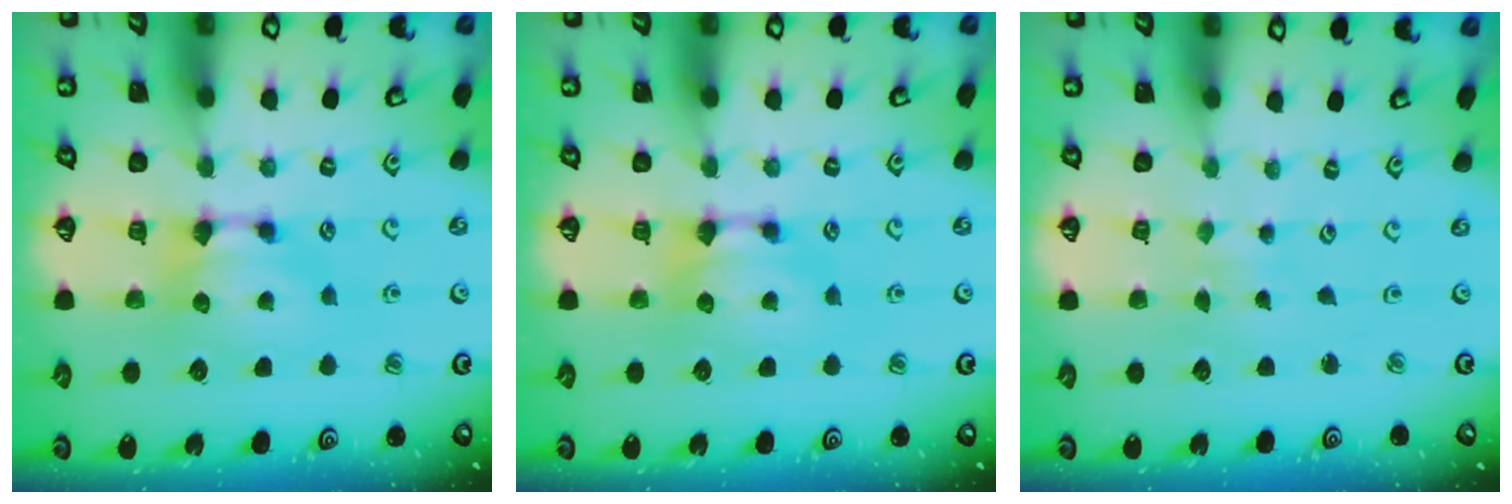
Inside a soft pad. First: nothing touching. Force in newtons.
{"total": 0.0}
{"total": 5.6, "press": 5.6, "slide": 0.3}